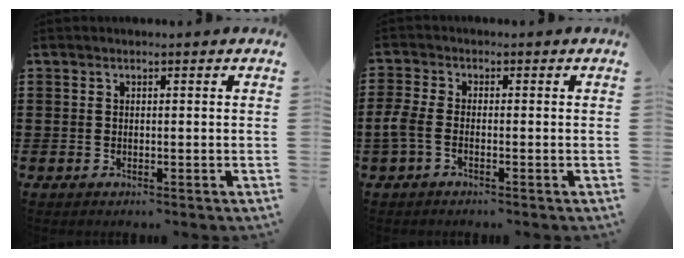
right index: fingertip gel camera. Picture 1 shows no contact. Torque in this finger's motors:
{"motor_torque": [1.08, 1.06, 0.34, 0.08]}